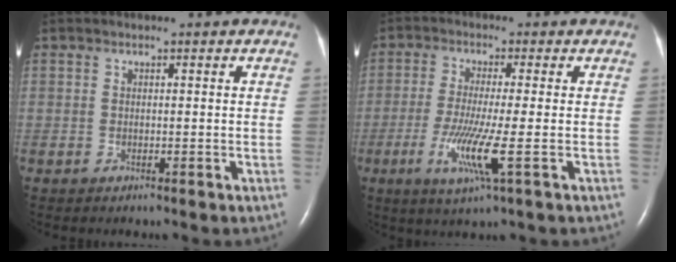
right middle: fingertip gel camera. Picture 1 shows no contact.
{"total": 7.4, "force": [-2.4, -0.4, 7.0], "torque": [-0.147, -0.025, -0.046]}